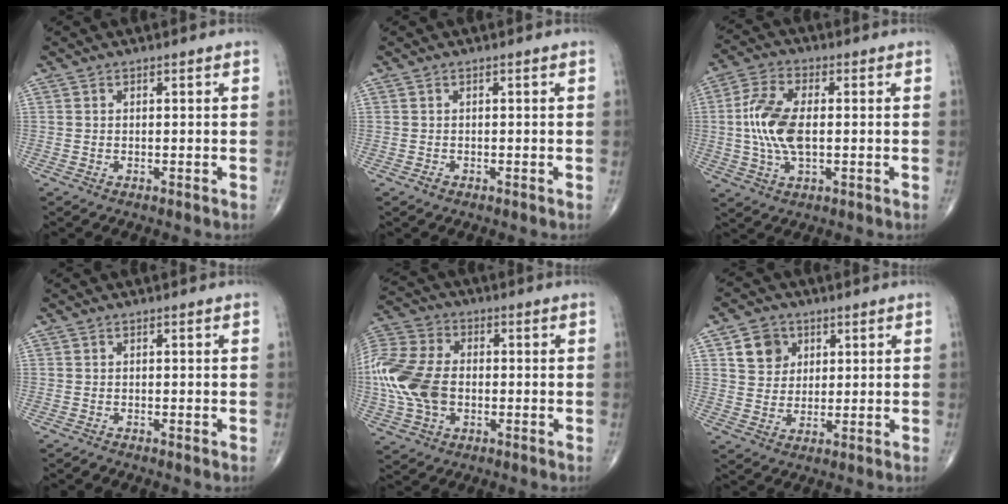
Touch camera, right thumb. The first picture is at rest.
{"total": 0.5, "force": [-0.3, 0.4, 0.2], "torque": [-0.002, 0.000, -0.007]}
{"total": 11.1, "force": [0.0, 5.5, 9.6], "torque": [-0.209, 0.007, -0.002]}
{"total": 0.0}
{"total": 16.8, "force": [-1.6, 11.4, 12.2], "torque": [-0.275, 0.012, -0.031]}
{"total": 6.6, "force": [2.7, 5.6, 2.3], "torque": [-0.012, -0.009, 0.047]}